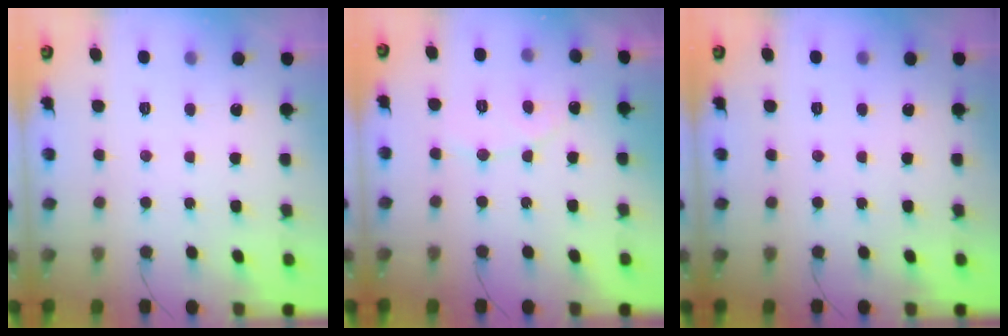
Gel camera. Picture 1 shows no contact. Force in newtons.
{"total": 6.5, "press": 6.5, "slide": 0.4}
{"total": 0.0}